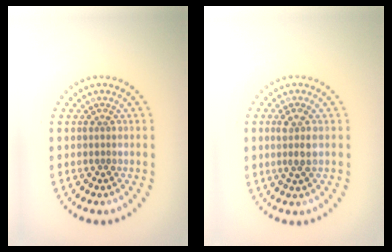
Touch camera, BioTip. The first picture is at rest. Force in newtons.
{"total": 2.0, "press": 1.8, "slide": 0.9}